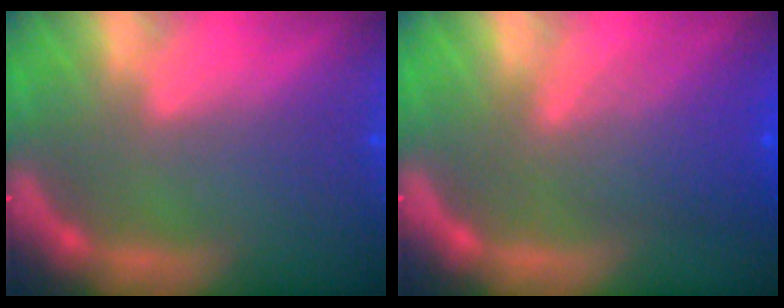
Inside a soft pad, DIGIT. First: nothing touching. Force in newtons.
{"total": 6.0}